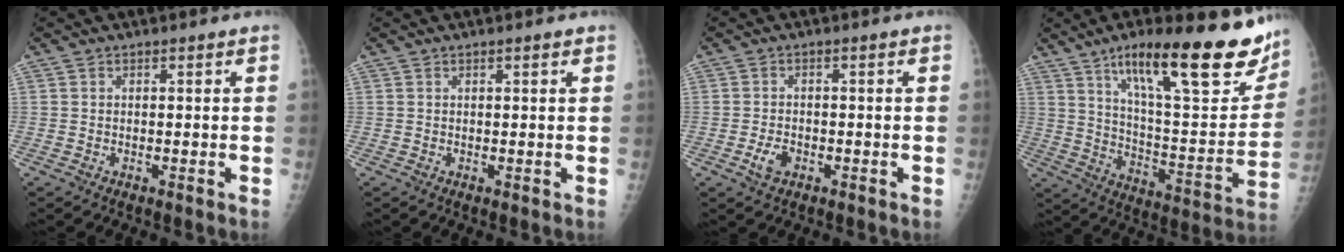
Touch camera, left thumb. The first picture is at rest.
{"total": 0.9, "force": [0.5, 0.1, 0.7], "torque": [-0.009, 0.000, 0.007]}
{"total": 3.0, "force": [-1.3, 1.8, 1.9], "torque": [-0.036, 0.006, -0.022]}
{"total": 28.5, "force": [17.4, 7.7, 21.2], "torque": [-0.273, -0.057, 0.271]}